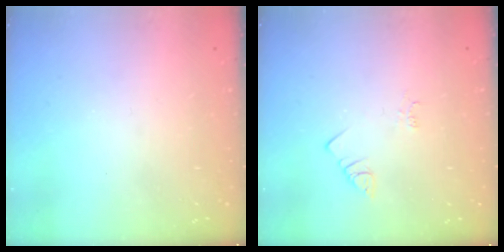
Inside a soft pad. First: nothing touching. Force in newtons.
{"total": 1.4, "press": 1.4, "slide": 0.3}